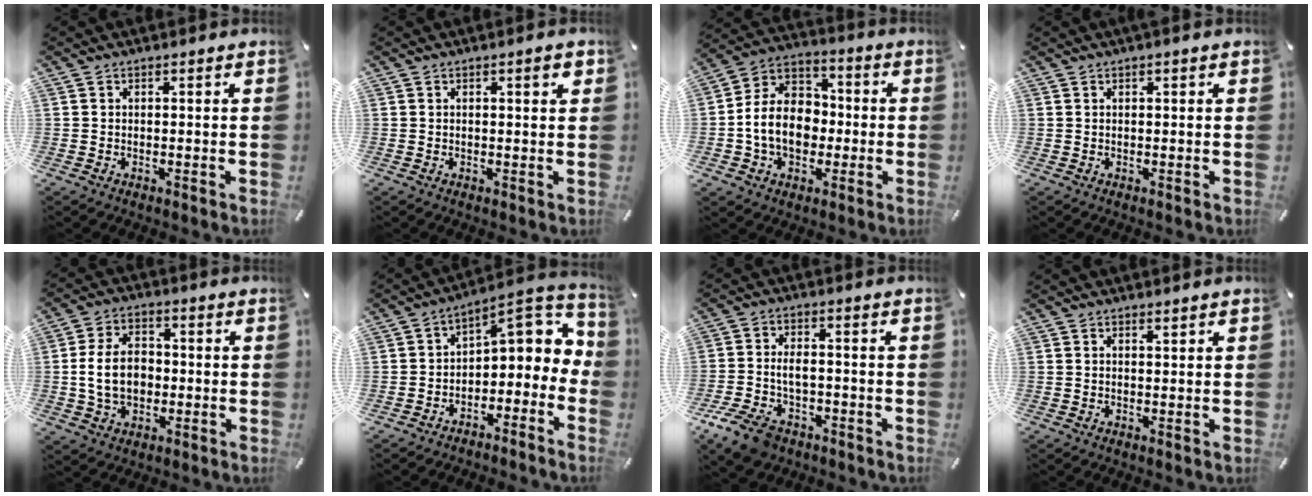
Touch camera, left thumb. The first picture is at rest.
{"total": 2.3, "force": [0.9, 0.5, 2.0], "torque": [-0.035, 0.001, 0.013]}
{"total": 12.4, "force": [-2.4, 10.0, 6.9], "torque": [-0.158, 0.021, -0.044]}
{"total": 0.6, "force": [0.3, 0.1, 0.5], "torque": [-0.011, 0.000, 0.006]}
{"total": 10.2, "force": [-0.7, 7.6, 6.8], "torque": [-0.142, 0.013, -0.012]}
{"total": 6.6, "force": [2.0, 4.5, 4.4], "torque": [-0.043, -0.032, 0.031]}
{"total": 8.3, "force": [-3.2, 5.7, 5.1], "torque": [-0.109, 0.015, -0.054]}
{"total": 0.8, "force": [0.6, 0.2, 0.4], "torque": [-0.011, -0.001, 0.012]}